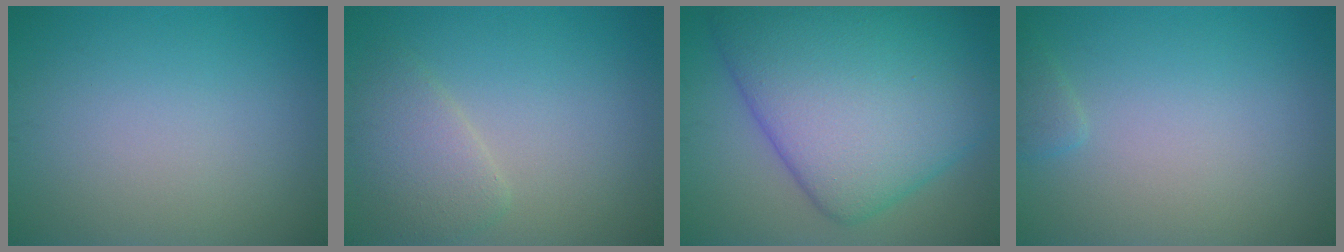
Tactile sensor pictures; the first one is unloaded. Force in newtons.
{"total": 2.9, "press": 2.8, "slide": 0.4}
{"total": 14.2, "press": 14.2, "slide": 0.2}
{"total": 0.9, "press": 0.9, "slide": 0.1}